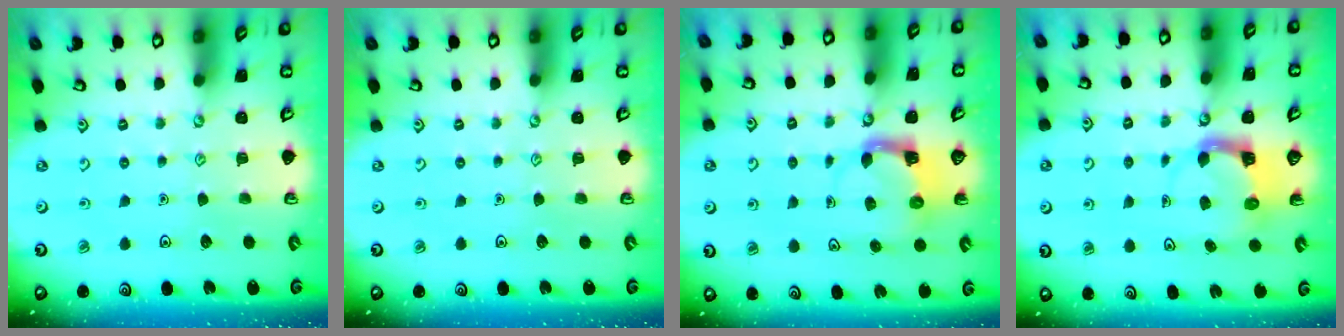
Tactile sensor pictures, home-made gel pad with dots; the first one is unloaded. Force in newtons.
{"total": 0.0}
{"total": 3.7, "press": 3.6, "slide": 0.7}
{"total": 3.9, "press": 3.9, "slide": 0.4}